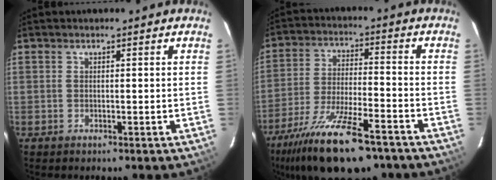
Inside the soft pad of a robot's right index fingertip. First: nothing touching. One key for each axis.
{"total": 19.8, "fx": -14.1, "fy": 5.7, "fz": 12.6, "tx": -0.252, "ty": -0.044, "tz": -0.237}